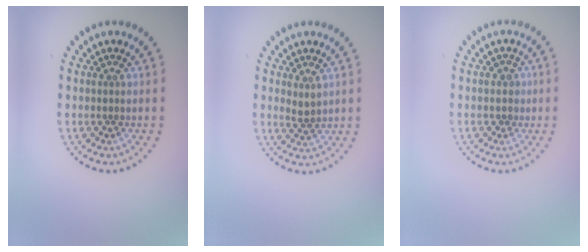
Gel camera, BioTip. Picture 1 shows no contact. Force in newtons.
{"total": 1.2, "press": 1.0, "slide": 0.7}
{"total": 1.0, "press": 0.7, "slide": 0.7}